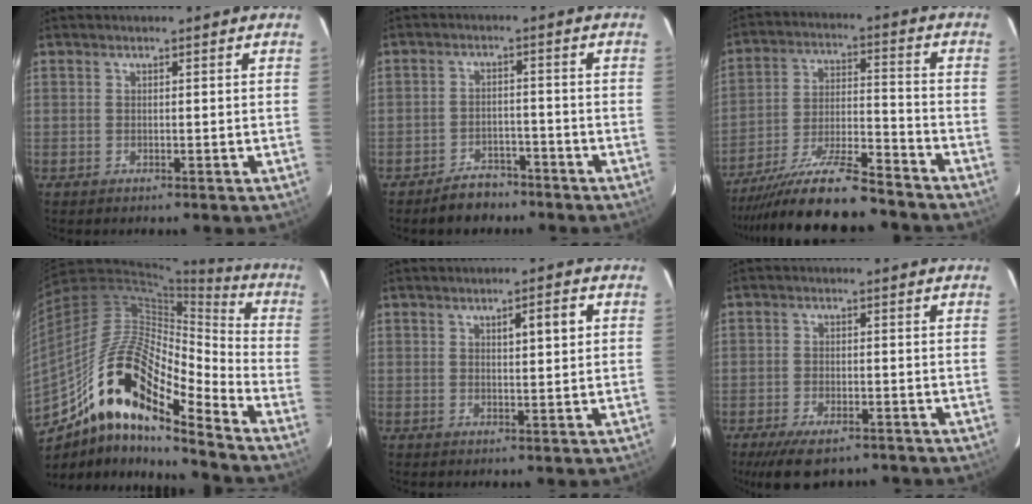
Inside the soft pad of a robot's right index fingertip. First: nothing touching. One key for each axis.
{"total": 4.7, "fx": -3.8, "fy": 2.6, "fz": 1.1, "tx": -0.020, "ty": 0.008, "tz": -0.058}
{"total": 15.5, "fx": -13.5, "fy": 1.3, "fz": 7.6, "tx": -0.143, "ty": -0.010, "tz": -0.237}
{"total": 20.0, "fx": -11.6, "fy": 5.5, "fz": 15.4, "tx": -0.302, "ty": 0.030, "tz": -0.198}
{"total": 3.7, "fx": 1.2, "fy": 0.6, "fz": 3.4, "tx": -0.054, "ty": 0.006, "tz": 0.019}
{"total": 7.8, "fx": -5.9, "fy": 2.9, "fz": 4.1, "tx": -0.071, "ty": -0.008, "tz": -0.093}